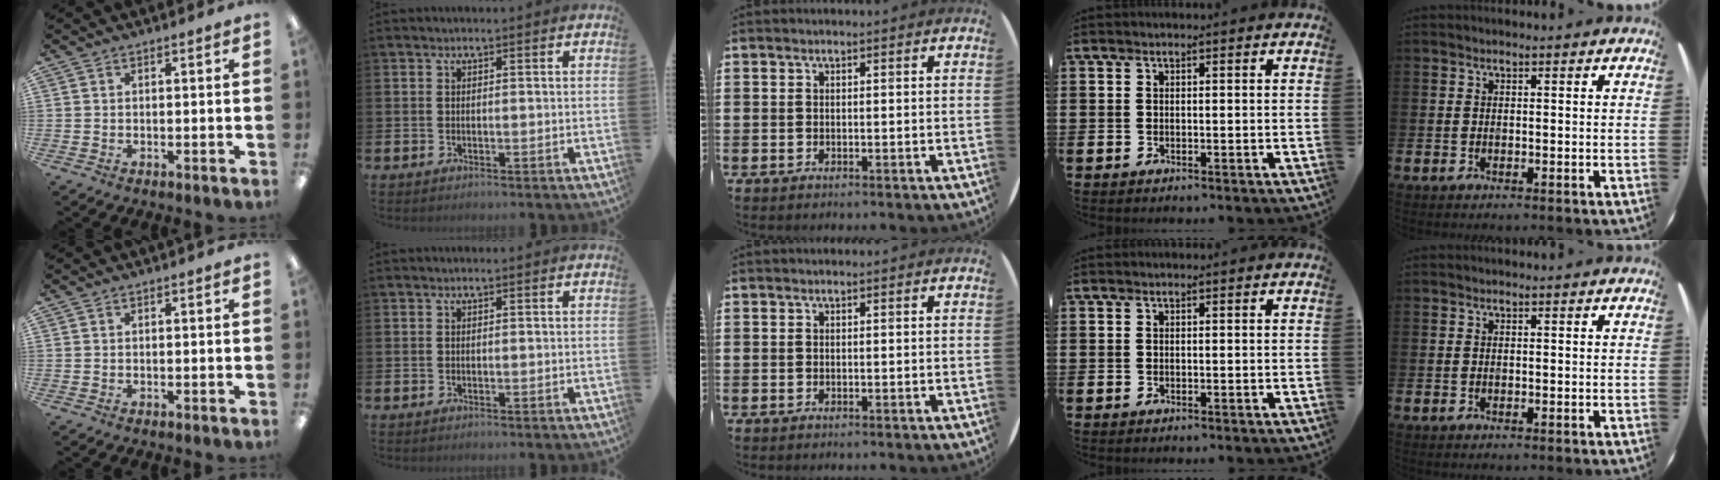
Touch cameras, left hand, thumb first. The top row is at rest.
{}